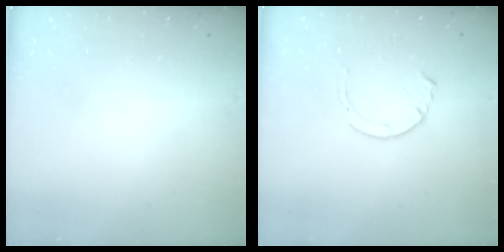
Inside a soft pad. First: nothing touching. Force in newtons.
{"total": 3.5, "press": 3.5, "slide": 0.4}